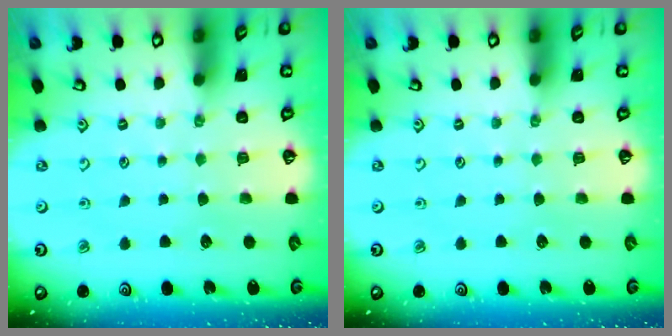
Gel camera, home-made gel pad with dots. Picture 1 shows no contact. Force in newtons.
{"total": 0.0}